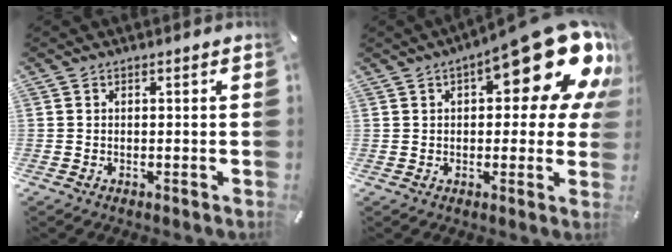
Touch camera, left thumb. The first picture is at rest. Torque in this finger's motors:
{"motor_torque": [2.51, 2.50, 1.62, -1.15, 0.30]}